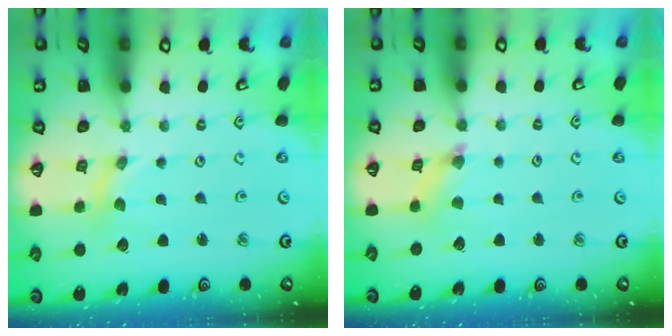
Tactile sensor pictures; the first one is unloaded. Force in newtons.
{"total": 2.7, "press": 2.7, "slide": 0.4}